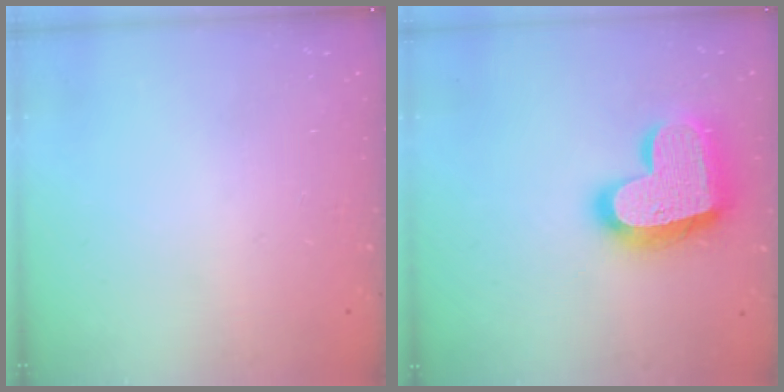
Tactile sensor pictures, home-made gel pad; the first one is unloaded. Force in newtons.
{"total": 21.7, "press": 21.6, "slide": 1.5}